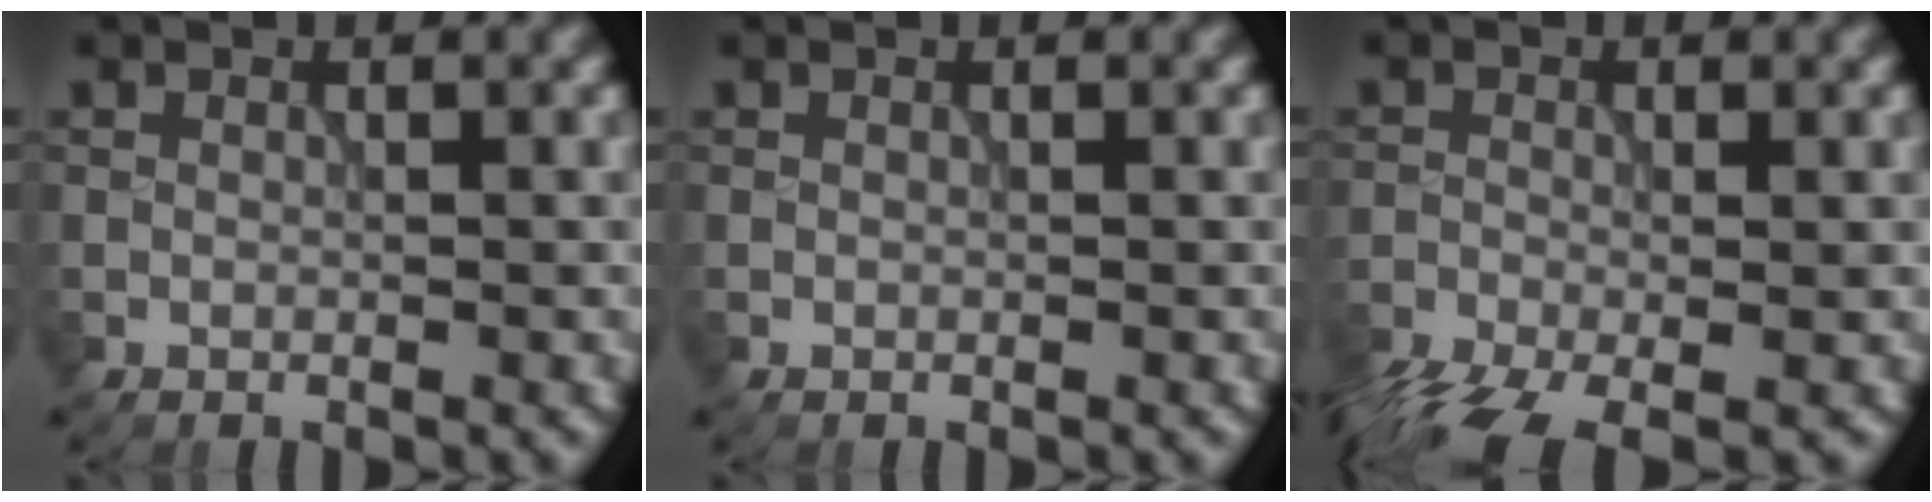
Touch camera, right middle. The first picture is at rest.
{"total": 0.0}
{"total": 6.1, "force": [-4.2, 2.2, 4.0], "torque": [-0.083, -0.027, -0.083]}